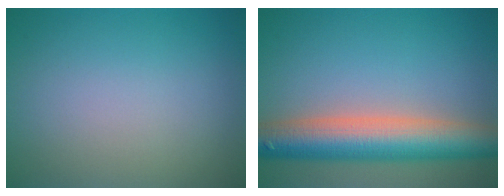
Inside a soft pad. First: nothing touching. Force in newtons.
{"total": 8.9, "press": 8.9, "slide": 0.5}